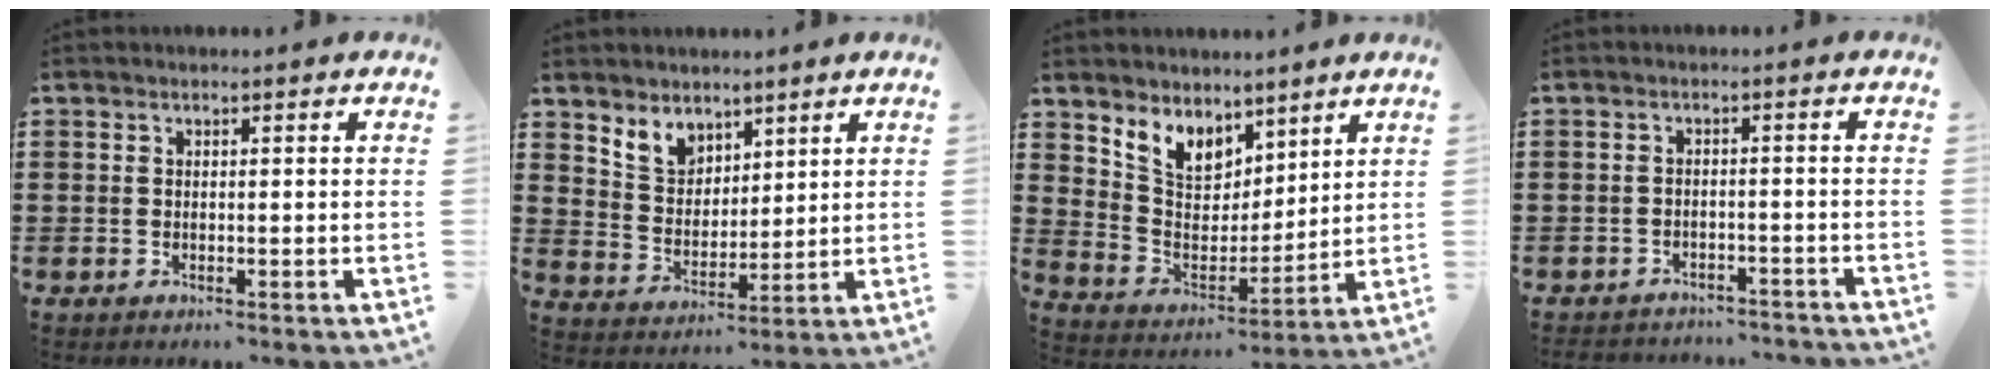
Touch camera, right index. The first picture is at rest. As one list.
[{"total": 5.8, "force": [4.4, 3.6, 1.1], "torque": [-0.045, 0.000, 0.082]}, {"total": 7.2, "force": [5.6, 4.3, 1.3], "torque": [-0.063, -0.025, 0.107]}, {"total": 2.4, "force": [-2.4, 0.3, -0.1], "torque": [-0.007, -0.001, -0.051]}]